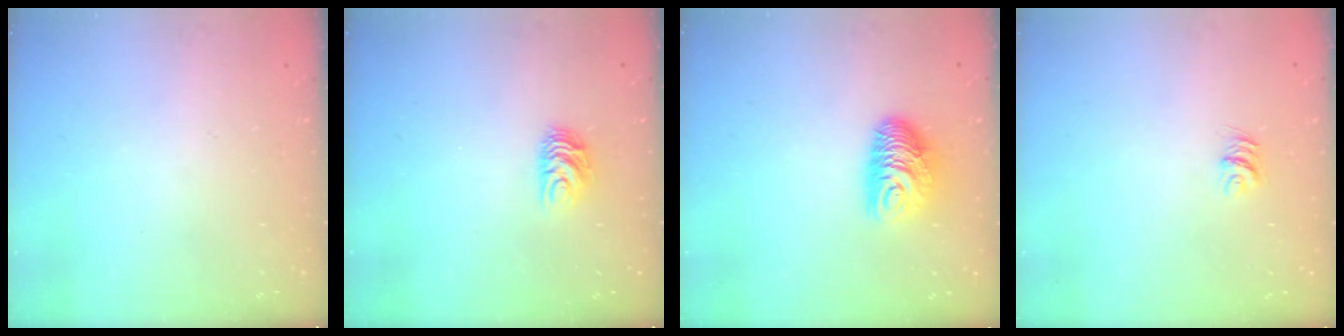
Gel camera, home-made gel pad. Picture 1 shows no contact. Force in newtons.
{"total": 6.7, "press": 6.6, "slide": 0.6}
{"total": 10.0, "press": 10.0, "slide": 0.5}
{"total": 5.1, "press": 5.1, "slide": 0.3}